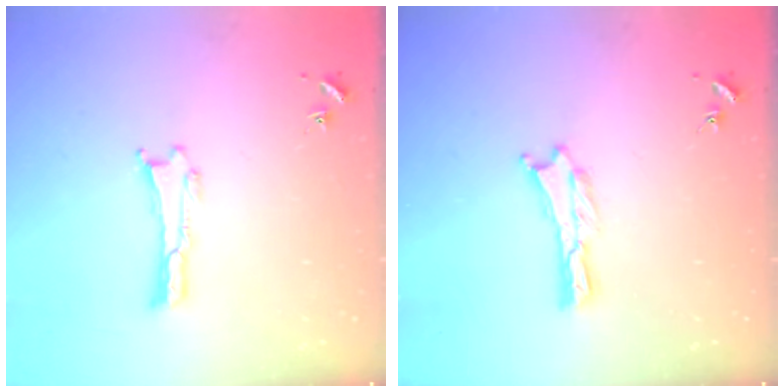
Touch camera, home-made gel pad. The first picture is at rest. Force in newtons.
{"total": 0.0}